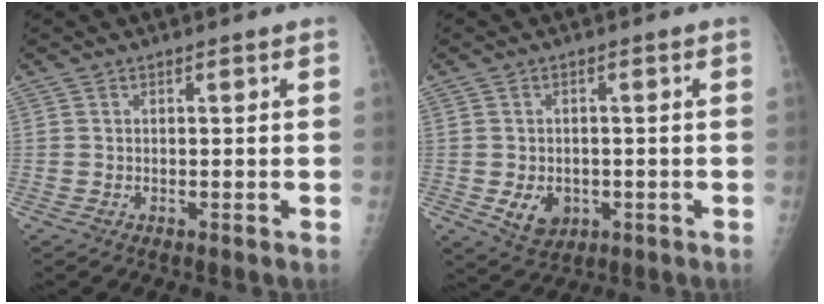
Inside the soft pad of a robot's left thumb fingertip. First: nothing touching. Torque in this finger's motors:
{"motor_torque": [0.11, 1.28, 0.42, 0.21, 0.00]}